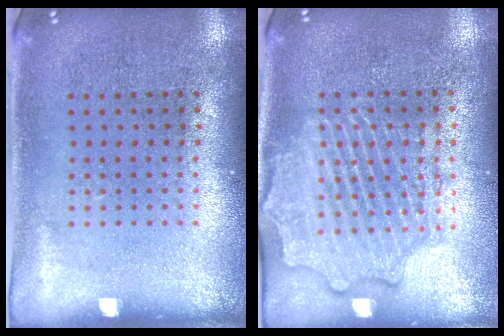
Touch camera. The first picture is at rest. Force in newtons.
{"total": 2.2, "press": 2.2, "slide": 0.2}